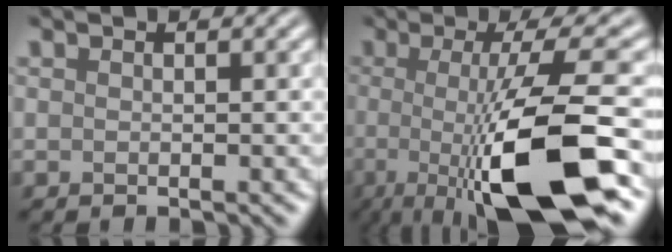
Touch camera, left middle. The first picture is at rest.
{"total": 12.0, "force": [-2.5, 2.7, 11.4], "torque": [-0.152, -0.002, -0.054]}